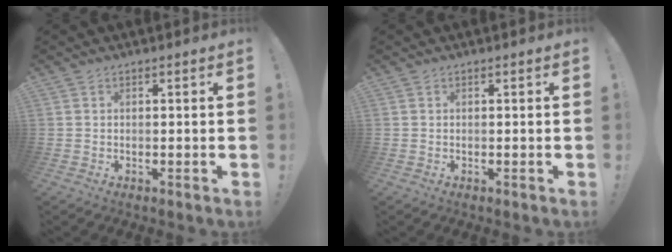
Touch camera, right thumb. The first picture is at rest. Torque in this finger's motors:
{"motor_torque": [0.00, 0.00, -0.01, 0.01, 0.03]}